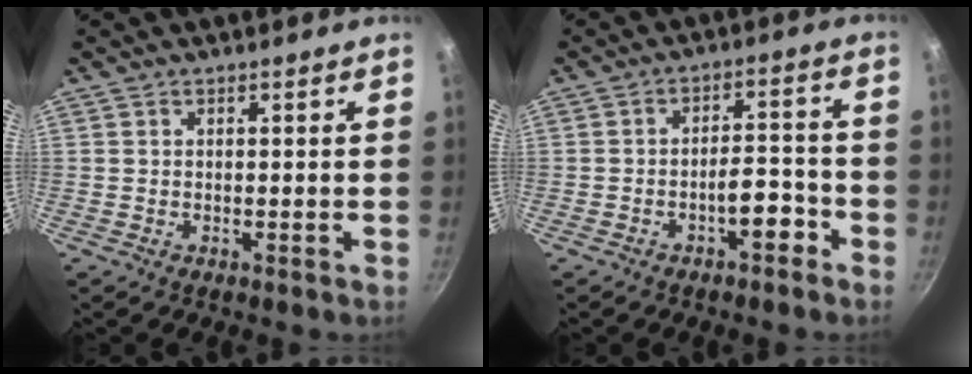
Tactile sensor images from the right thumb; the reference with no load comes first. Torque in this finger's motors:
{"motor_torque": [1.56, 0.64, 1.14, -0.99, 0.10]}